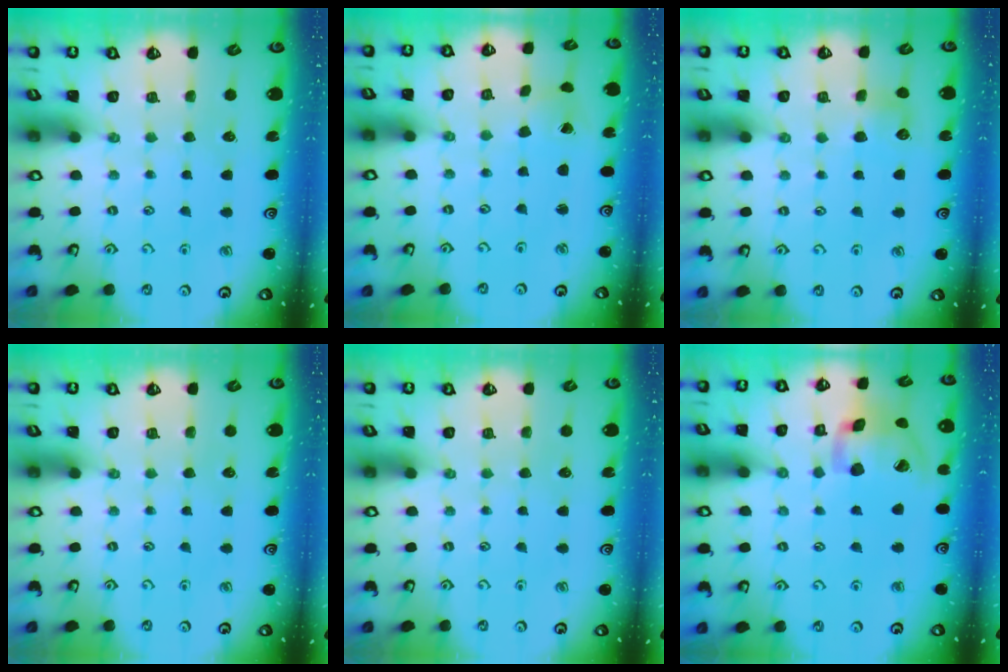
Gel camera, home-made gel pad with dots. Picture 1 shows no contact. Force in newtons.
{"total": 1.1, "press": 1.0, "slide": 0.4}
{"total": 4.9, "press": 4.8, "slide": 0.5}
{"total": 0.0}
{"total": 0.0}
{"total": 17.5, "press": 17.4, "slide": 2.5}